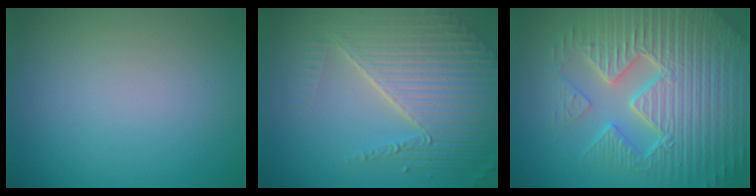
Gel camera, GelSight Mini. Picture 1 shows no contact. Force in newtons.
{"total": 8.5, "press": 5.6, "slide": 6.3}
{"total": 9.8, "press": 6.9, "slide": 7.0}